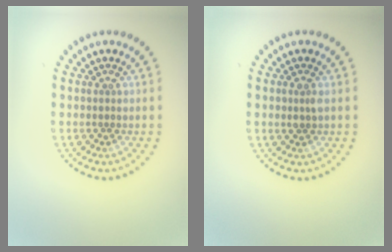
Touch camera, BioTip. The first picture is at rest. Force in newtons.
{"total": 0.8, "press": 0.8, "slide": 0.2}